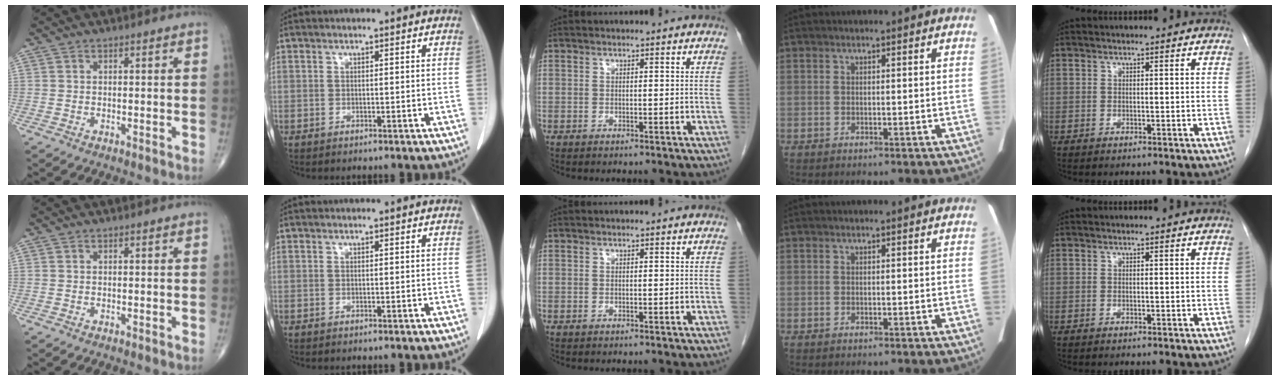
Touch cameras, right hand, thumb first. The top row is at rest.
{}